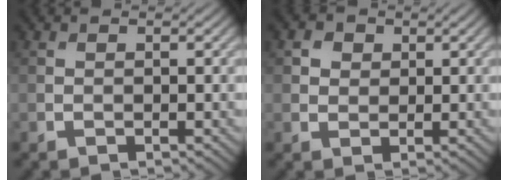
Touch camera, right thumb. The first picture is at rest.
{"total": 2.4, "force": [1.0, 2.0, 0.9], "torque": [-0.019, -0.005, 0.016]}